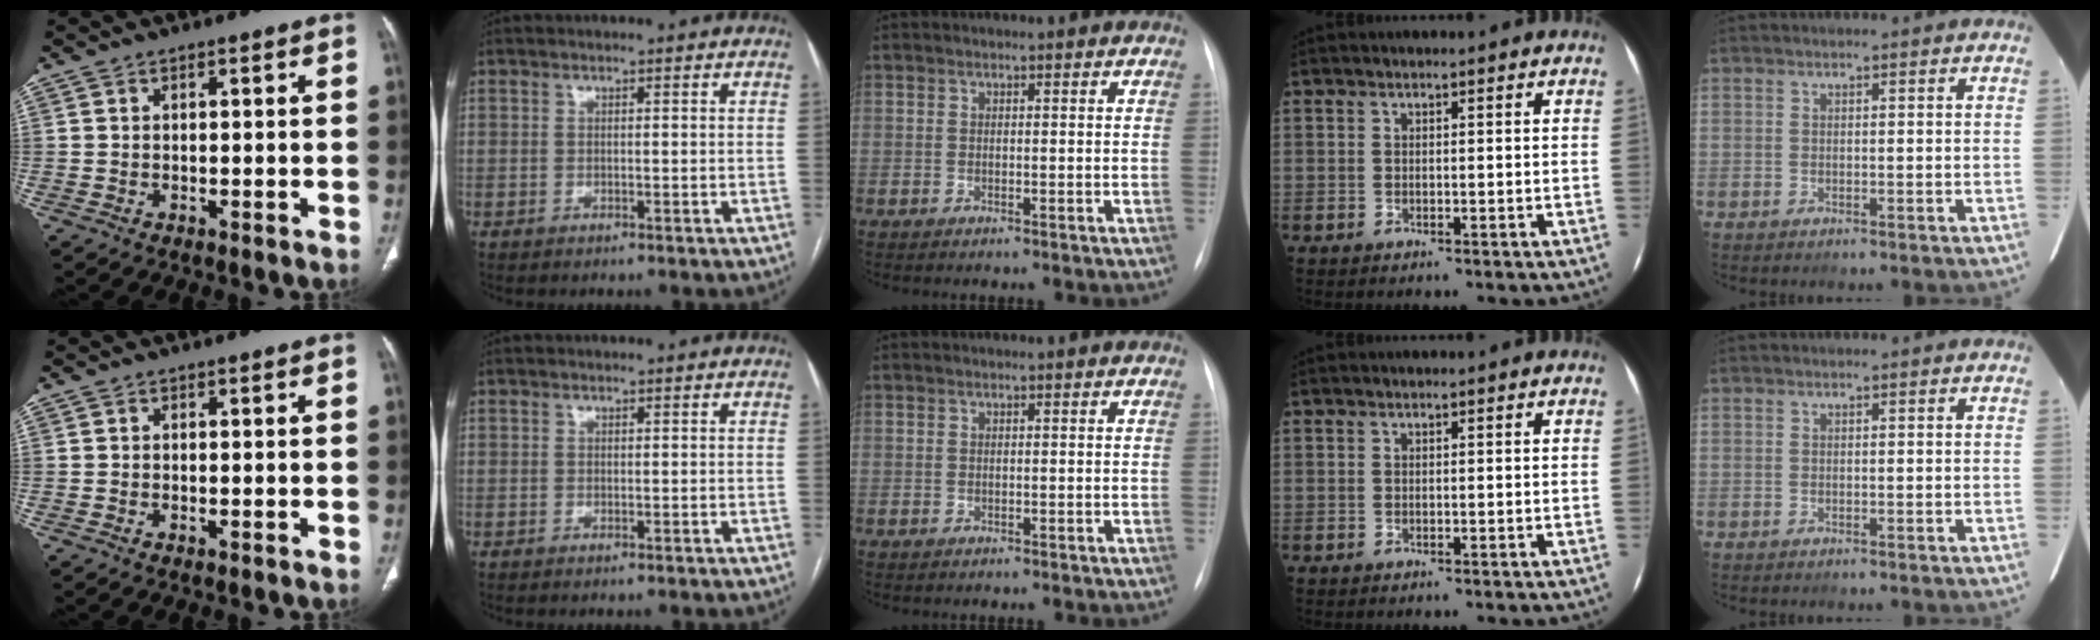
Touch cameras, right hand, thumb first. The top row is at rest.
{}